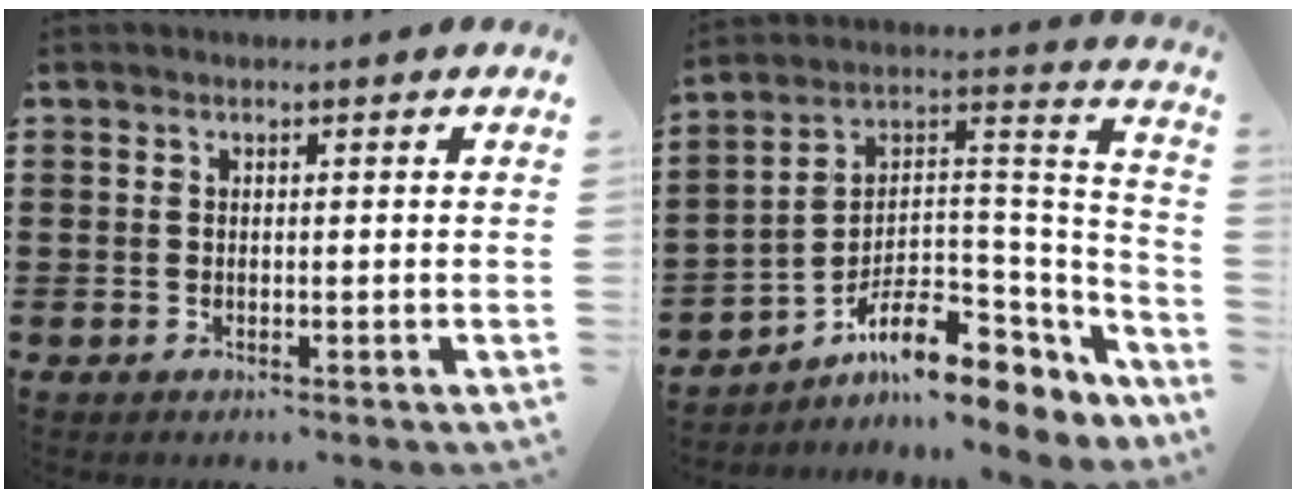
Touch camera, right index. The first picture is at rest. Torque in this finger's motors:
{"motor_torque": [1.27, 0.87, 0.96, 0.18]}